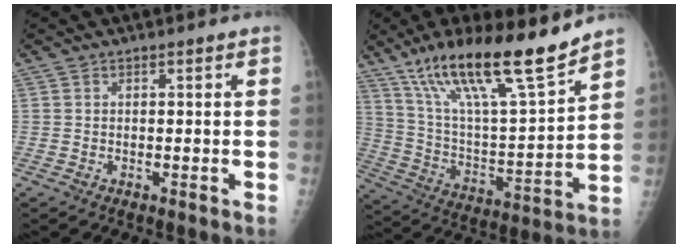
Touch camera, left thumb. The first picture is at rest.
{"total": 21.4, "force": [15.5, 3.1, 14.4], "torque": [-0.232, -0.067, 0.279]}